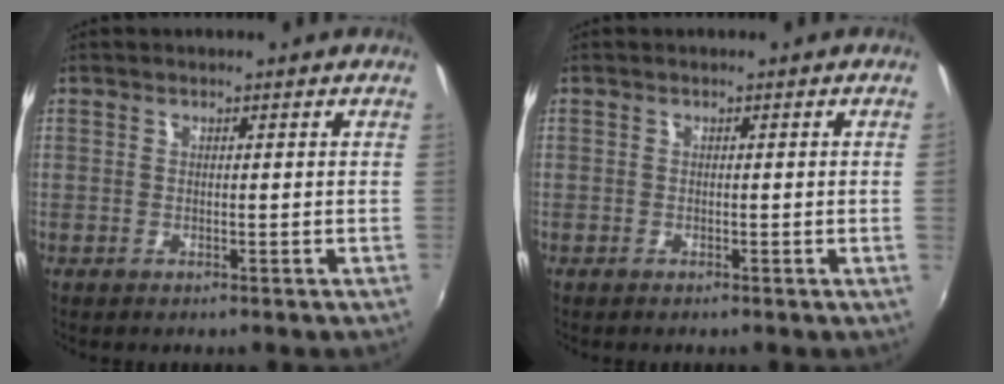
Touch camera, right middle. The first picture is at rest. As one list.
[{"total": 0.9, "force": [0.0, -0.5, 0.7], "torque": [-0.004, -0.008, 0.001]}]